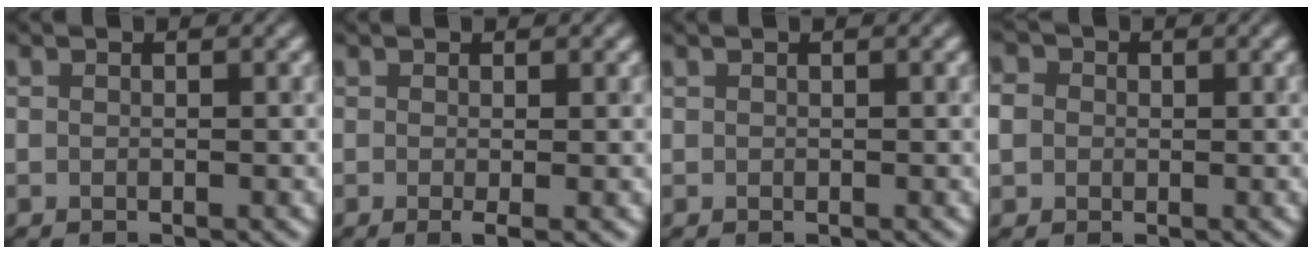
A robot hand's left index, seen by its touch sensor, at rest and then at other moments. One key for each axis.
{"total": 1.5, "fx": -0.3, "fy": 0.3, "fz": 1.4, "tx": -0.021, "ty": -0.009, "tz": -0.006}
{"total": 0.0}
{"total": 3.0, "fx": 0.5, "fy": 2.7, "fz": 1.3, "tx": -0.031, "ty": 0.018, "tz": -0.002}